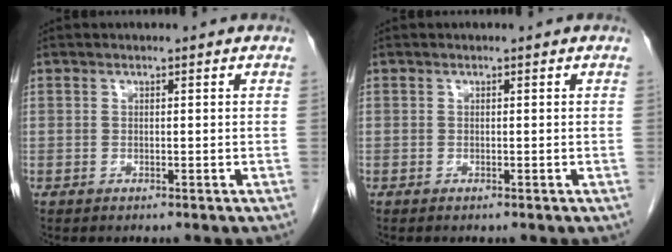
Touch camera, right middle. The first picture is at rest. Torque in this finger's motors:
{"motor_torque": [0.25, -0.71, 0.06, 0.00]}